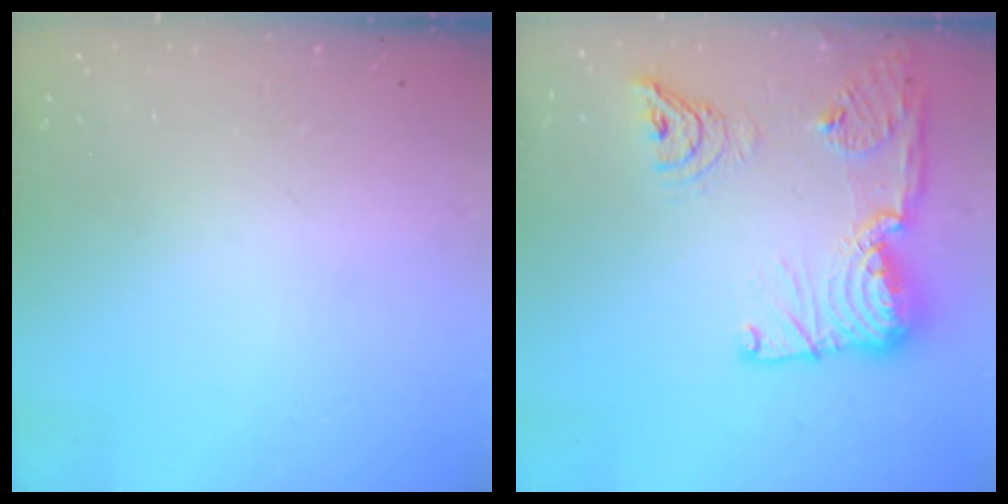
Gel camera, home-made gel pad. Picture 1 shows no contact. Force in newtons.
{"total": 21.8, "press": 20.6, "slide": 6.9}